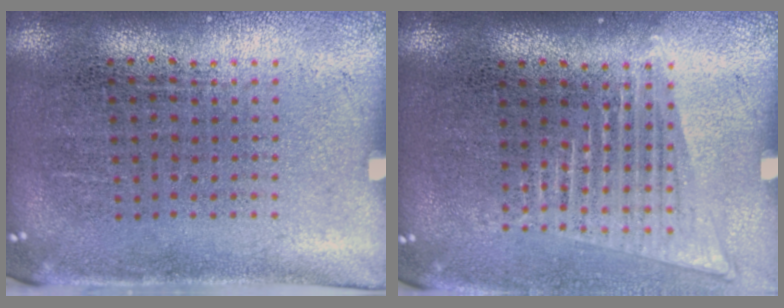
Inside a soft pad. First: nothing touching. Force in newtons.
{"total": 1.5, "press": 1.3, "slide": 0.8}